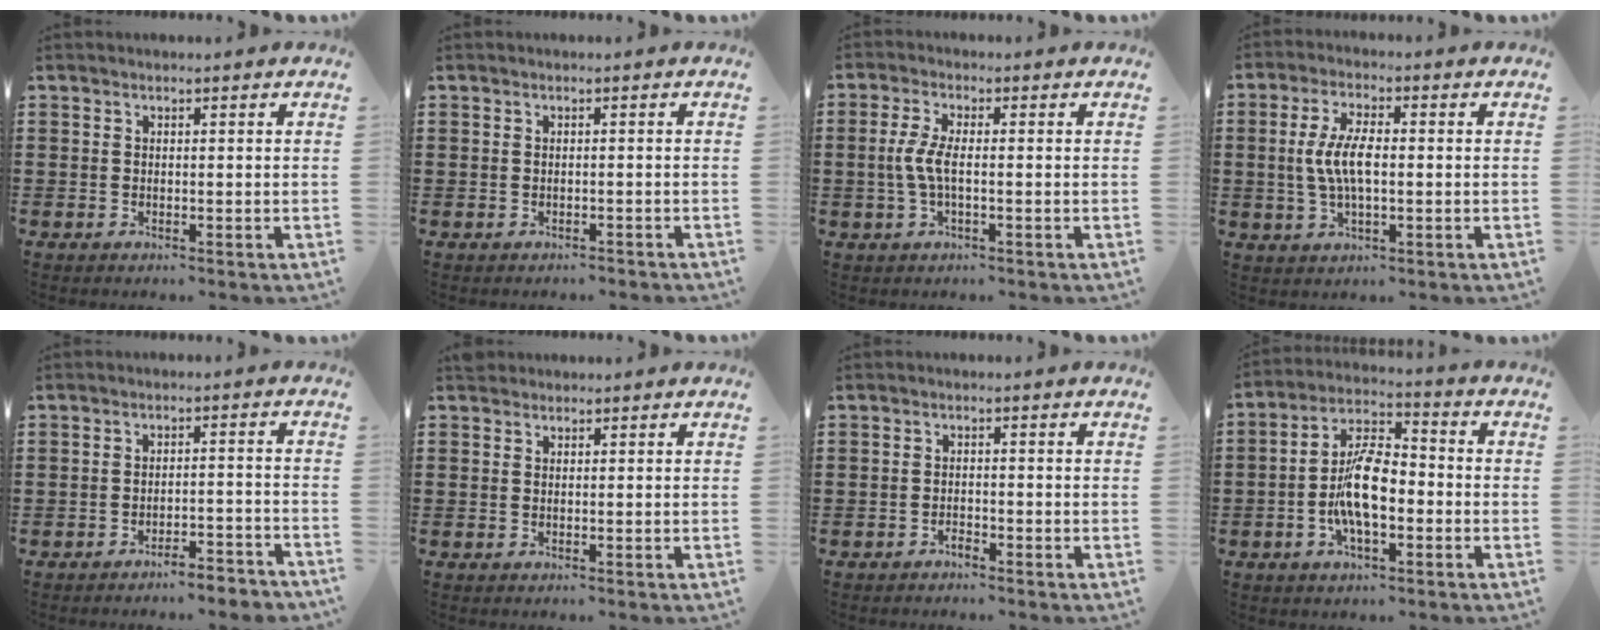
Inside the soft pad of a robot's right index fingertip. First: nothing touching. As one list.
[{"total": 0.7, "force": [-0.6, 0.3, 0.0], "torque": [0.000, 0.002, -0.013]}, {"total": 4.2, "force": [-0.5, 1.2, 4.0], "torque": [-0.102, -0.007, -0.019]}, {"total": 6.6, "force": [-0.1, 2.5, 6.1], "torque": [-0.140, -0.003, -0.013]}, {"total": 3.4, "force": [-3.3, 0.0, 0.7], "torque": [-0.015, 0.000, -0.069]}, {"total": 0.9, "force": [0.8, 0.6, -0.1], "torque": [0.000, 0.003, 0.015]}, {"total": 1.2, "force": [-1.1, 0.2, 0.4], "torque": [-0.012, -0.002, -0.022]}, {"total": 9.8, "force": [-2.3, 4.3, 8.5], "torque": [-0.177, 0.003, -0.045]}]